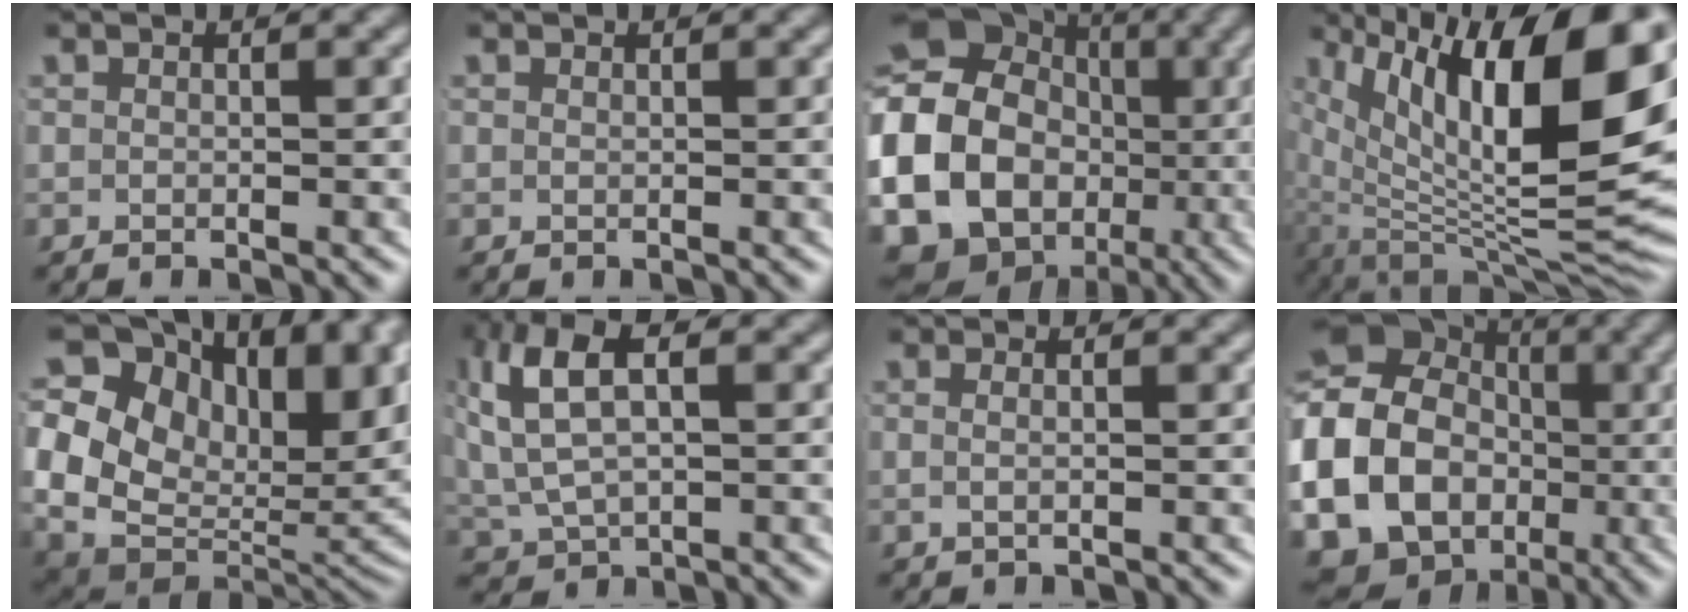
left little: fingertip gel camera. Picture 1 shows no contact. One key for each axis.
{"total": 0.0}
{"total": 24.1, "fx": -4.6, "fy": 21.4, "fz": 9.9, "tx": -0.283, "ty": -0.096, "tz": -0.064}
{"total": 15.3, "fx": 0.7, "fy": 7.2, "fz": 13.4, "tx": -0.194, "ty": -0.029, "tz": 0.034}
{"total": 21.0, "fx": 2.7, "fy": 15.6, "fz": 13.8, "tx": -0.241, "ty": -0.023, "tz": 0.042}
{"total": 7.2, "fx": 2.0, "fy": 4.5, "fz": 5.3, "tx": -0.128, "ty": -0.003, "tz": 0.044}
{"total": 0.9, "fx": -0.1, "fy": -0.1, "fz": 0.9, "tx": -0.017, "ty": -0.005, "tz": 0.003}
{"total": 21.4, "fx": -4.4, "fy": 19.0, "fz": 8.8, "tx": -0.242, "ty": -0.078, "tz": -0.066}